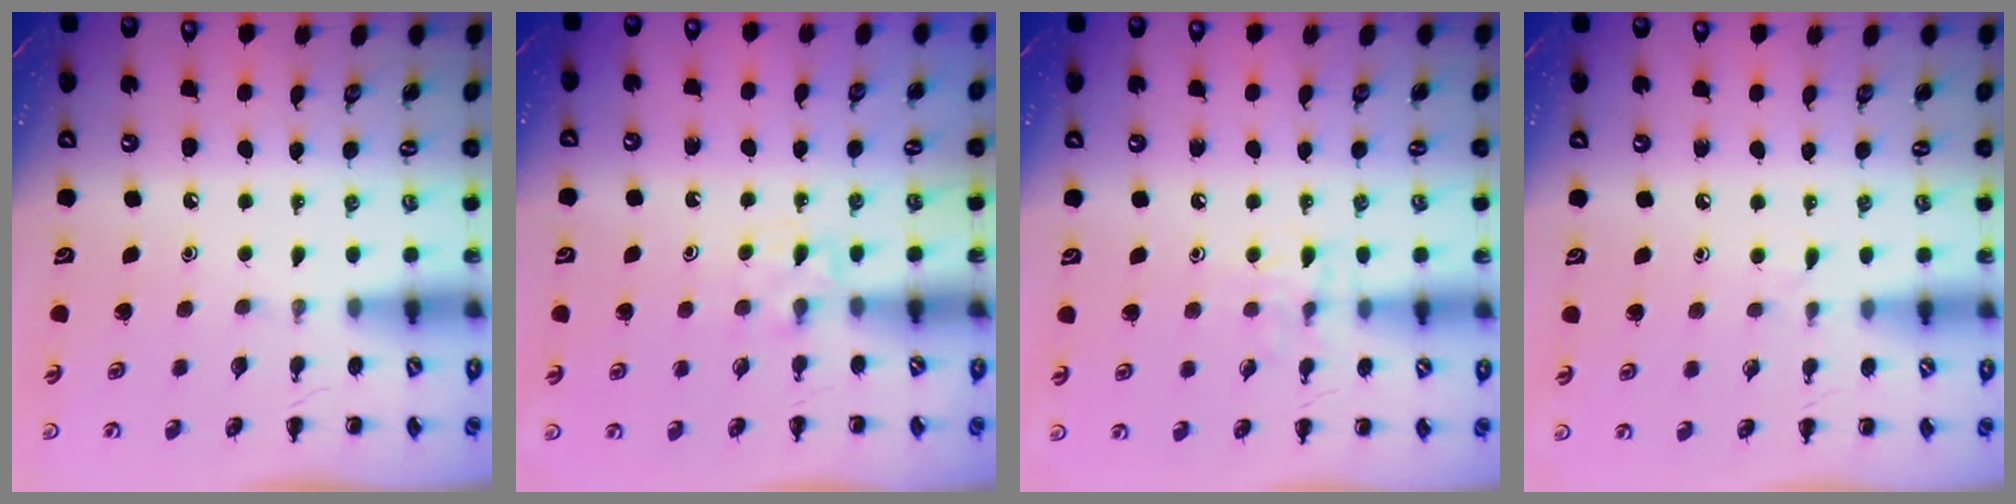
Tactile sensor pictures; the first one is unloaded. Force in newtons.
{"total": 4.6, "press": 4.3, "slide": 1.6}
{"total": 6.1, "press": 6.0, "slide": 0.9}
{"total": 3.0, "press": 2.6, "slide": 1.5}